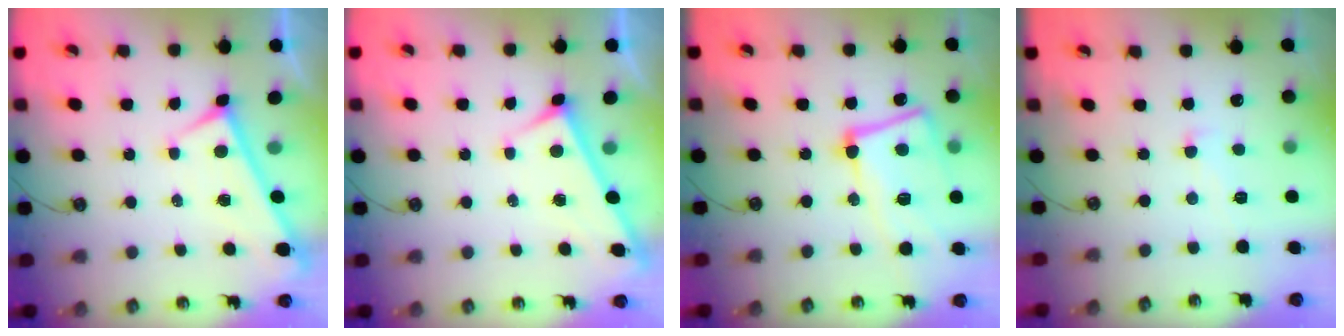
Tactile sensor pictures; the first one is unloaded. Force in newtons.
{"total": 3.2, "press": 3.2, "slide": 0.3}
{"total": 14.3, "press": 13.9, "slide": 3.1}
{"total": 1.9, "press": 1.9, "slide": 0.4}